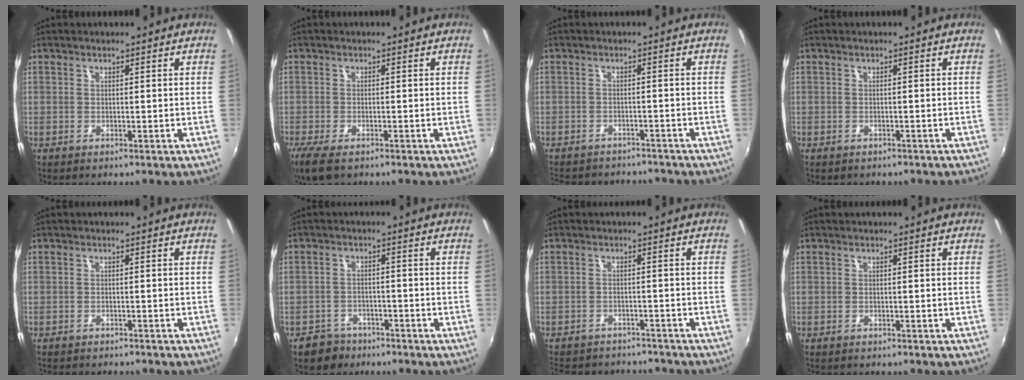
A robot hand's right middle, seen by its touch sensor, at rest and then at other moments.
{"total": 5.7, "force": [-3.8, 2.0, 3.7], "torque": [-0.089, -0.024, -0.070]}
{"total": 12.3, "force": [-10.8, 4.3, 4.0], "torque": [-0.098, -0.014, -0.150]}
{"total": 2.5, "force": [-2.1, 1.1, 0.9], "torque": [-0.020, -0.011, -0.024]}
{"total": 5.2, "force": [-4.8, 1.2, 1.8], "torque": [-0.047, -0.014, -0.068]}
{"total": 5.1, "force": [-3.8, 3.3, 0.5], "torque": [-0.028, 0.012, -0.060]}
{"total": 15.1, "force": [-13.1, 5.6, 5.1], "torque": [-0.123, 0.000, -0.180]}
{"total": 1.4, "force": [-1.3, 0.4, 0.4], "torque": [-0.012, -0.005, -0.017]}